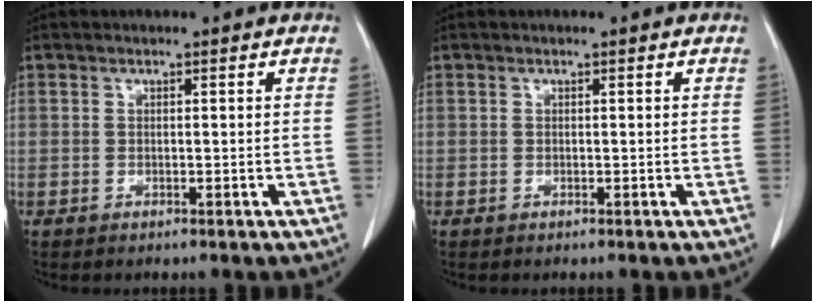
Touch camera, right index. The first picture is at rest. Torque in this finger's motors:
{"motor_torque": [0.00, 0.00, 0.00, 0.00]}